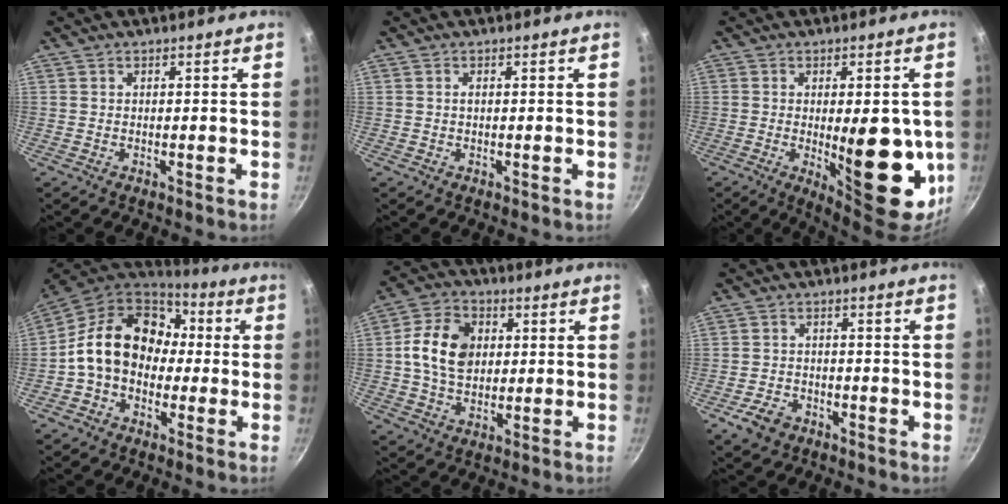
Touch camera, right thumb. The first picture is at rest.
{"total": 0.5, "force": [0.0, 0.2, 0.5], "torque": [-0.009, 0.001, 0.001]}
{"total": 18.0, "force": [-2.5, 7.1, 16.4], "torque": [-0.182, -0.017, -0.019]}
{"total": 17.6, "force": [0.7, 13.6, 11.1], "torque": [-0.156, 0.048, -0.001]}
{"total": 12.0, "force": [1.6, 8.8, 8.0], "torque": [-0.125, 0.009, 0.019]}
{"total": 5.0, "force": [-2.9, 3.3, 2.3], "torque": [-0.041, 0.026, -0.048]}